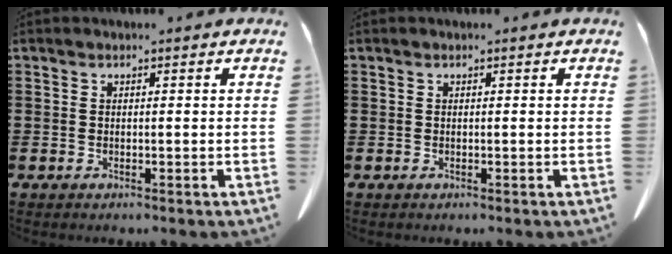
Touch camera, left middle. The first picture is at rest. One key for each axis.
{"total": 0.0}